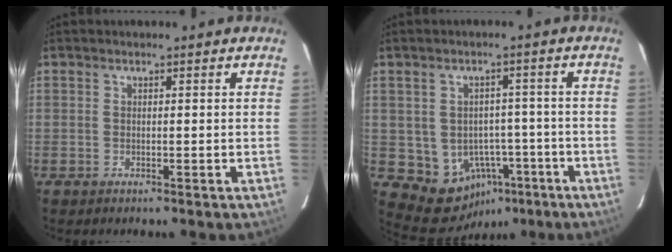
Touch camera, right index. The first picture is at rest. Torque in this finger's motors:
{"motor_torque": [1.03, -1.11, 0.16, -0.01]}